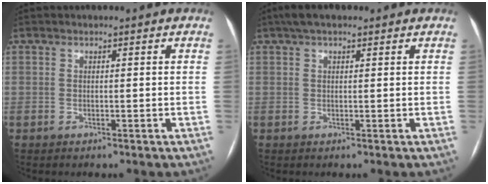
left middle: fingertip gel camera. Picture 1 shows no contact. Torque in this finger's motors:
{"motor_torque": [0.42, -0.48, 0.16, 0.06]}